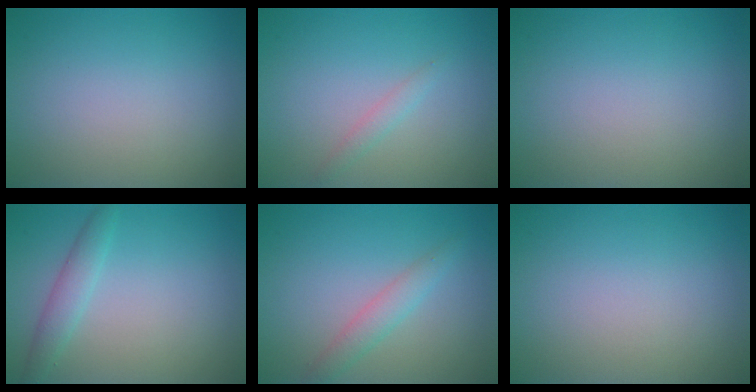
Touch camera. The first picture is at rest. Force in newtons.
{"total": 1.0, "press": 0.9, "slide": 0.1}
{"total": 0.0}
{"total": 2.0, "press": 2.0, "slide": 0.3}
{"total": 1.9, "press": 1.9, "slide": 0.1}
{"total": 0.0}